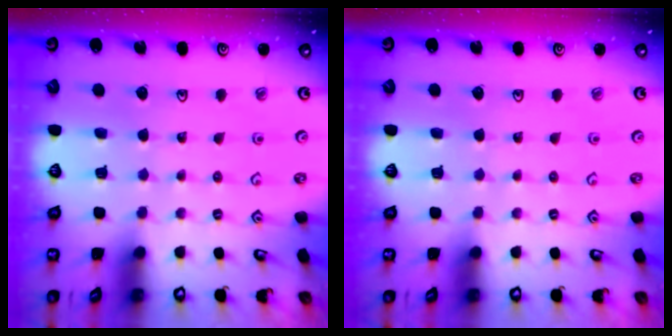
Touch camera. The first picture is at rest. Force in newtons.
{"total": 0.0}